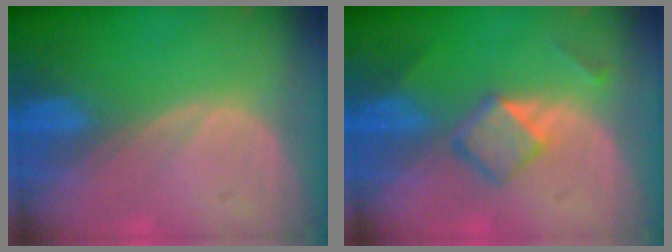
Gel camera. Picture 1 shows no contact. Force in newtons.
{"total": 4.5, "press": 4.4, "slide": 0.8}